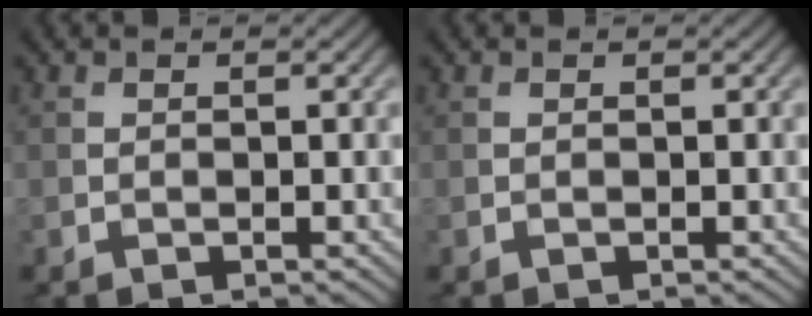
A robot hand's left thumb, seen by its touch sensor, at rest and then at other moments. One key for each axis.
{"total": 0.0}